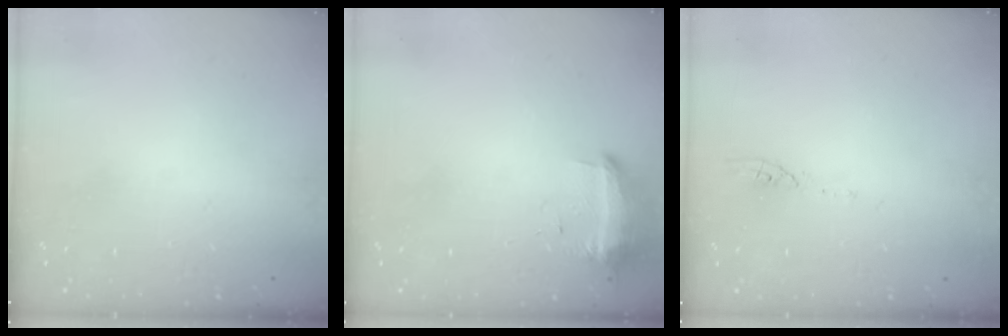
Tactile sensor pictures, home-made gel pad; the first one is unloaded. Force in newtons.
{"total": 9.5, "press": 9.4, "slide": 0.8}
{"total": 2.9, "press": 2.9, "slide": 0.4}